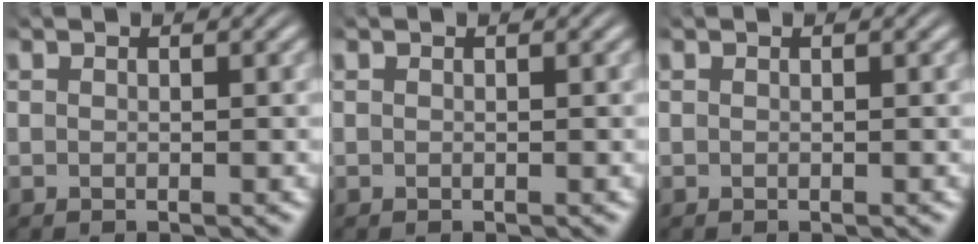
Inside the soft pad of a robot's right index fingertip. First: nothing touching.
{"total": 0.0}
{"total": 0.0}